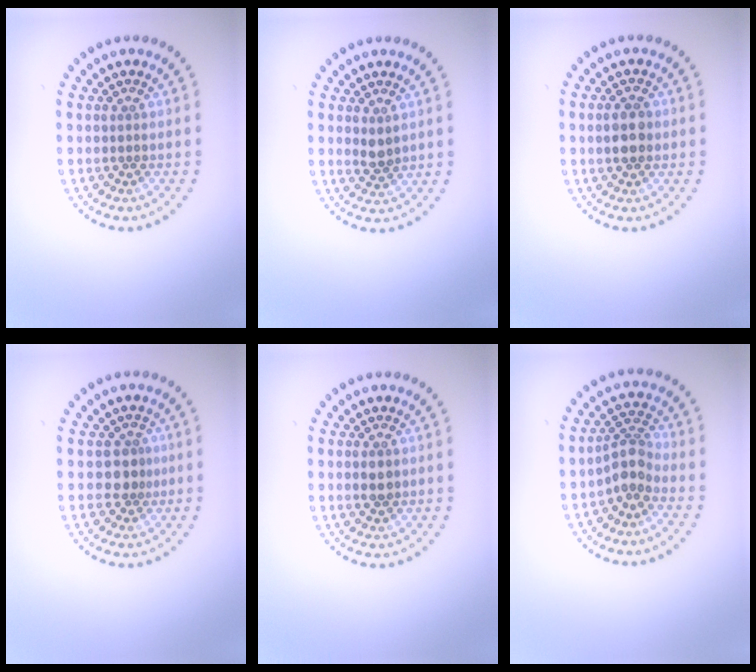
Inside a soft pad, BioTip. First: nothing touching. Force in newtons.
{"total": 1.3, "press": 1.2, "slide": 0.5}
{"total": 3.2, "press": 3.2, "slide": 0.1}
{"total": 2.1, "press": 1.7, "slide": 1.3}
{"total": 1.5, "press": 1.5, "slide": 0.1}
{"total": 2.8, "press": 2.2, "slide": 1.7}